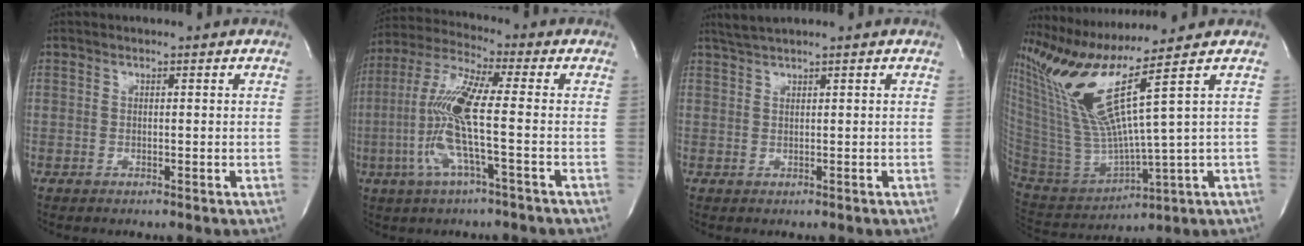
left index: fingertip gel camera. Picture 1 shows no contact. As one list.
[{"total": 11.9, "force": [-2.3, 0.4, 11.7], "torque": [-0.253, 0.006, -0.053]}, {"total": 1.9, "force": [1.5, -0.5, 1.0], "torque": [-0.029, 0.012, 0.036]}, {"total": 14.3, "force": [8.8, -3.4, 10.8], "torque": [-0.218, -0.029, 0.180]}]